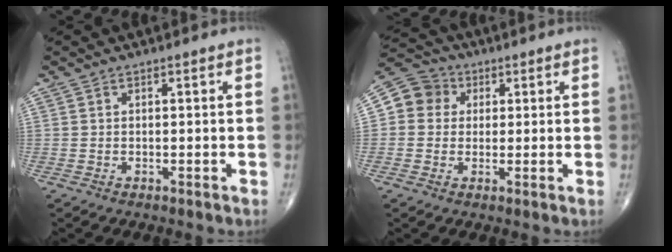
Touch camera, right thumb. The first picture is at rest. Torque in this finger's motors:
{"motor_torque": [0.02, 0.02, 0.04, 0.02, 0.08]}